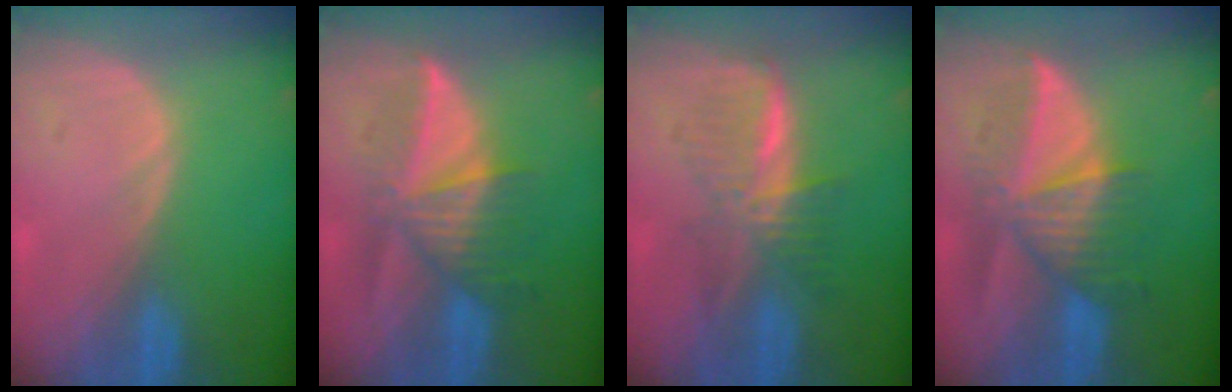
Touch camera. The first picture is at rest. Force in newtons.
{"total": 7.0, "press": 7.0, "slide": 0.7}
{"total": 5.9, "press": 5.8, "slide": 1.1}
{"total": 8.4, "press": 7.9, "slide": 2.9}